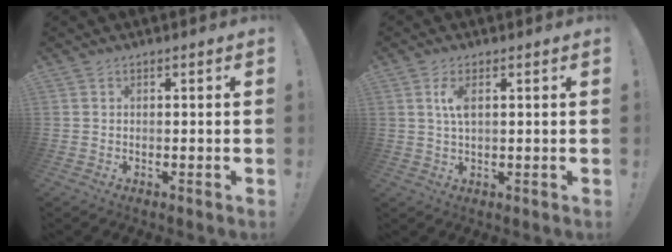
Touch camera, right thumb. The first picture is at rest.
{"total": 4.3, "force": [1.2, 1.7, 3.8], "torque": [-0.077, 0.000, 0.015]}